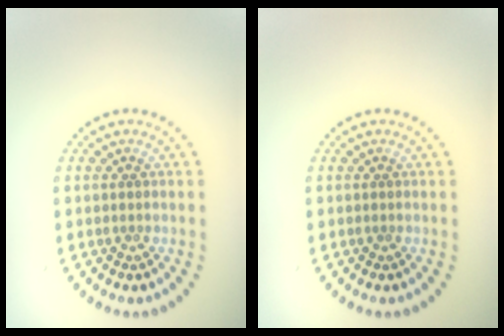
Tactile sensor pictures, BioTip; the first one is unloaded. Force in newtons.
{"total": 0.0}